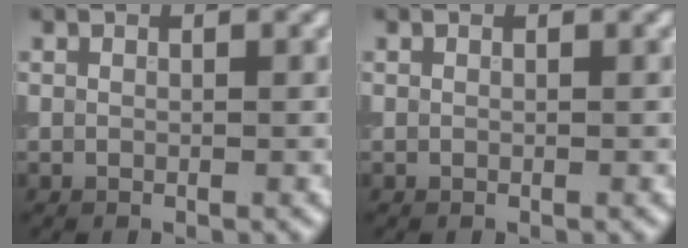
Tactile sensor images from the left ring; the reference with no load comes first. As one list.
[{"total": 0.0}]